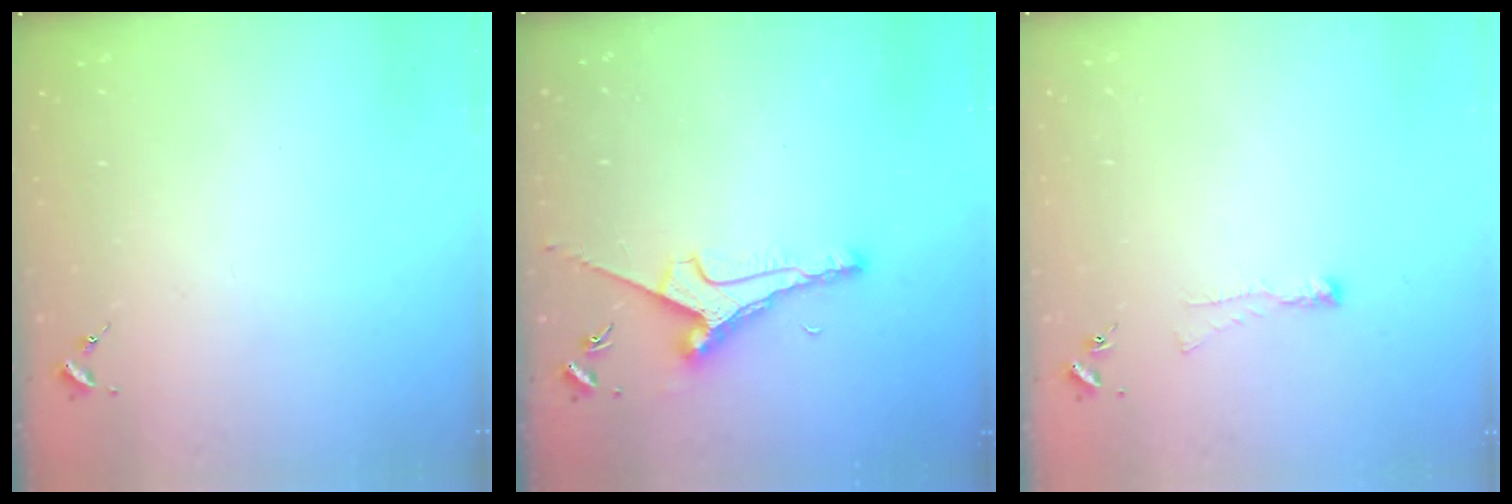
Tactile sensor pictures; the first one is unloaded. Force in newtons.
{"total": 7.8, "press": 7.7, "slide": 1.0}
{"total": 3.7, "press": 3.6, "slide": 0.6}